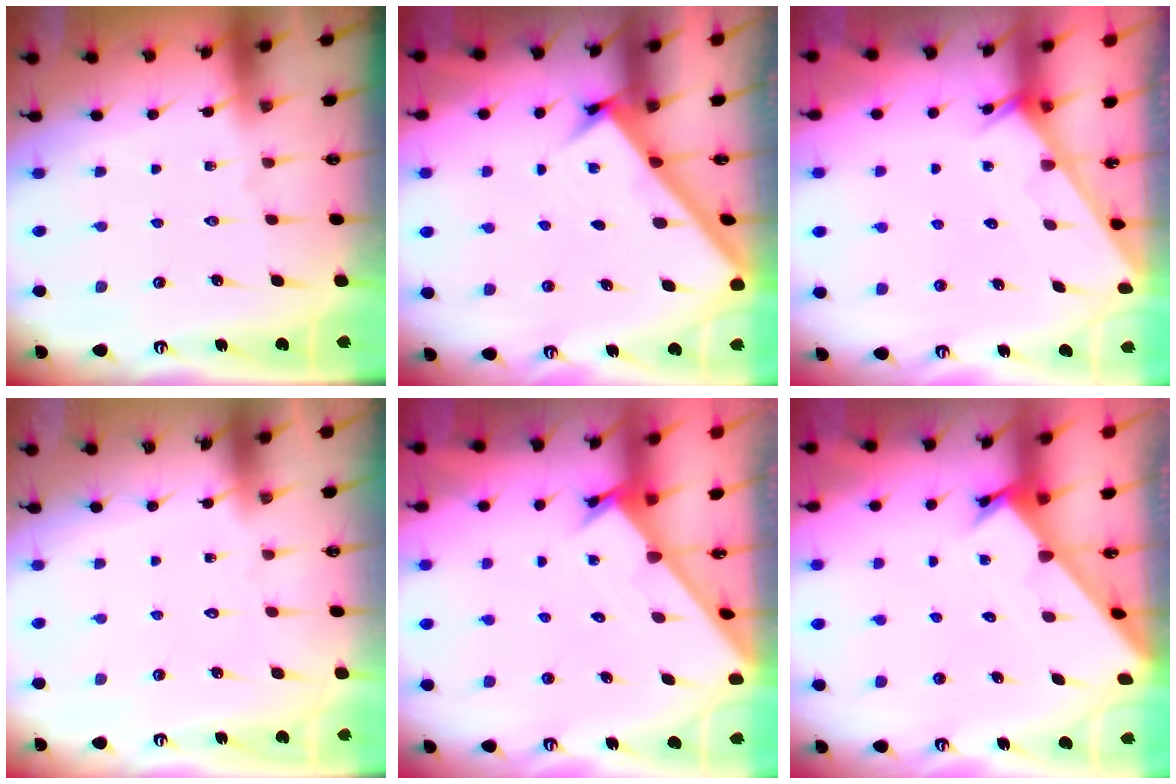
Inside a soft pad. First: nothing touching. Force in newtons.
{"total": 2.9, "press": 2.9, "slide": 0.4}
{"total": 2.6, "press": 2.6, "slide": 0.2}
{"total": 1.5, "press": 1.5, "slide": 0.0}
{"total": 1.7, "press": 1.7, "slide": 0.1}
{"total": 2.3, "press": 2.3, "slide": 0.2}